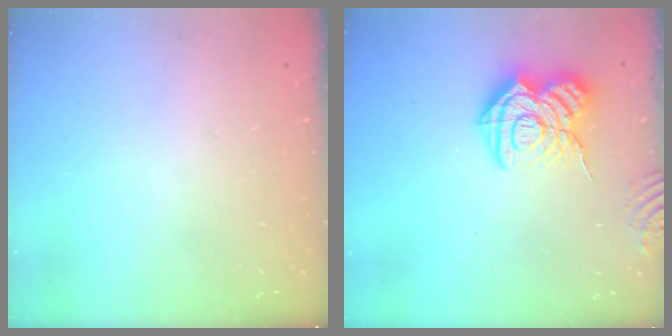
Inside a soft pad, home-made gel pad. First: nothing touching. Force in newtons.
{"total": 16.7, "press": 16.7, "slide": 1.4}